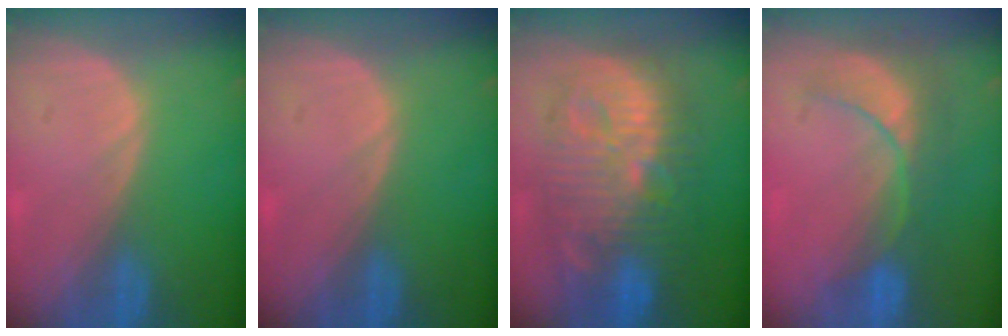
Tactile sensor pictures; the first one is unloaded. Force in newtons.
{"total": 0.0}
{"total": 13.3, "press": 13.2, "slide": 1.3}
{"total": 7.9, "press": 7.3, "slide": 3.0}